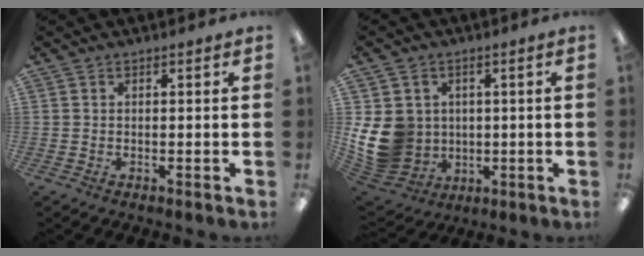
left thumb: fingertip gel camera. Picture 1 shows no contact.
{"total": 12.6, "force": [0.5, 11.4, 5.3], "torque": [-0.141, -0.006, 0.018]}